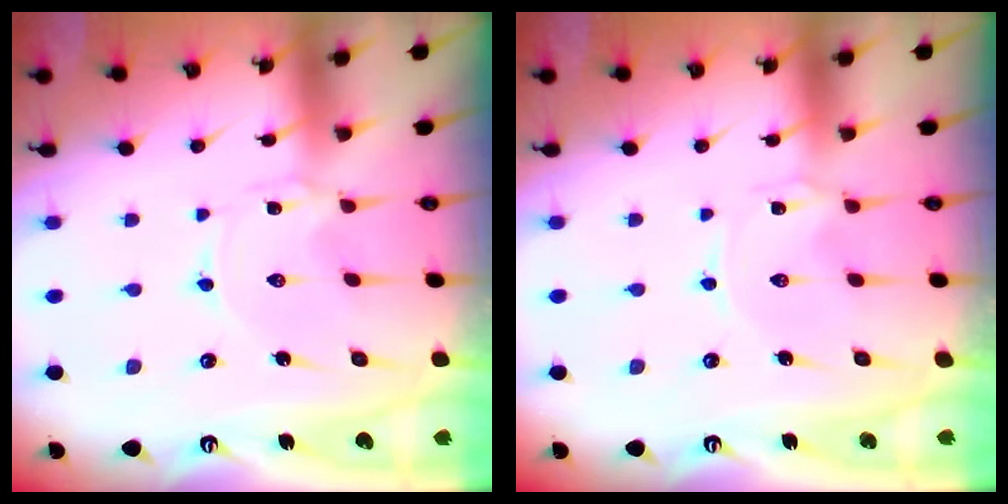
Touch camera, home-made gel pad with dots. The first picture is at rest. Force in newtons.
{"total": 0.0}